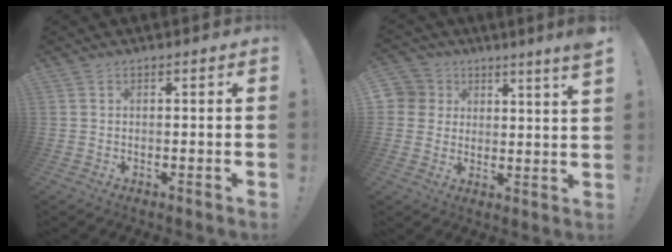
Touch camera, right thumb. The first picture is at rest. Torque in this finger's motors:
{"motor_torque": [0.06, 0.10, 0.36, 0.32, 0.12]}